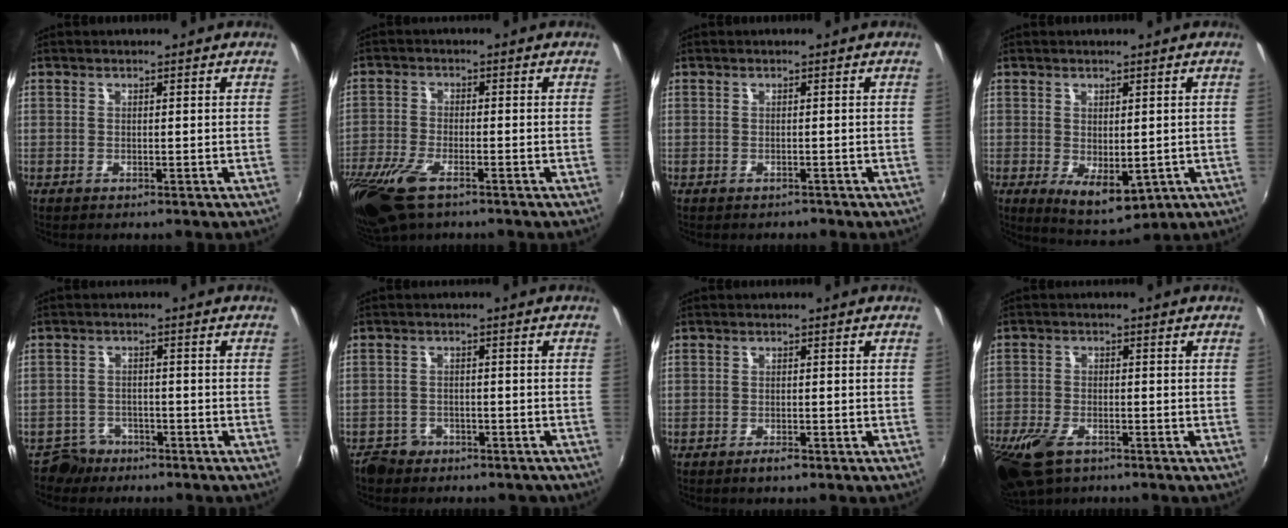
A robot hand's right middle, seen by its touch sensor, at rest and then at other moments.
{"total": 12.5, "force": [-8.1, 4.9, 8.1], "torque": [-0.200, -0.044, -0.158]}
{"total": 0.9, "force": [-0.8, 0.5, -0.1], "torque": [0.000, 0.000, -0.009]}
{"total": 6.9, "force": [-1.0, 3.7, 5.7], "torque": [-0.087, -0.018, -0.002]}
{"total": 4.9, "force": [-3.7, 3.1, 0.3], "torque": [-0.021, 0.009, -0.065]}
{"total": 6.2, "force": [-4.5, 4.1, 1.2], "torque": [-0.038, 0.012, -0.063]}
{"total": 1.8, "force": [-1.4, 0.5, 1.0], "torque": [-0.023, -0.002, -0.025]}
{"total": 11.1, "force": [-7.1, 5.6, 6.4], "torque": [-0.172, -0.031, -0.134]}